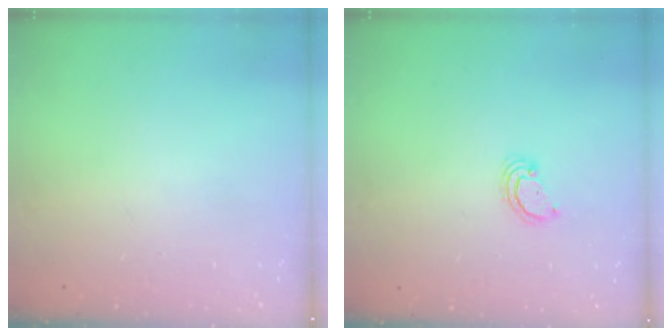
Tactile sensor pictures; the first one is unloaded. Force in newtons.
{"total": 2.3, "press": 2.3, "slide": 0.2}